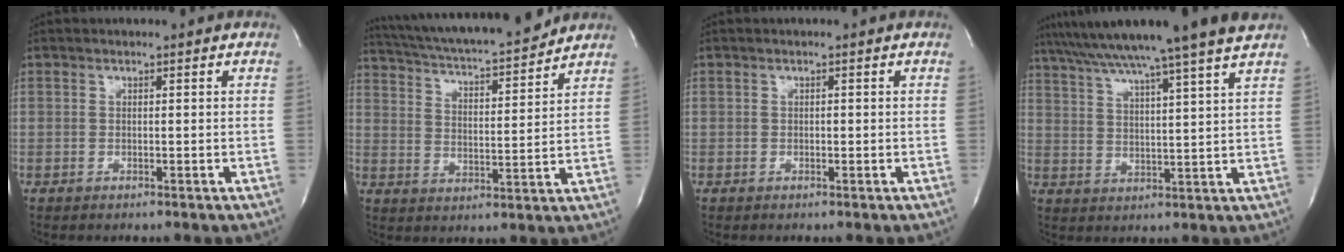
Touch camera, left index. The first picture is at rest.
{"total": 16.8, "force": [15.4, 0.9, 6.6], "torque": [-0.115, 0.009, 0.241]}
{"total": 0.0}
{"total": 17.6, "force": [14.9, -2.2, 9.2], "torque": [-0.160, -0.004, 0.215]}